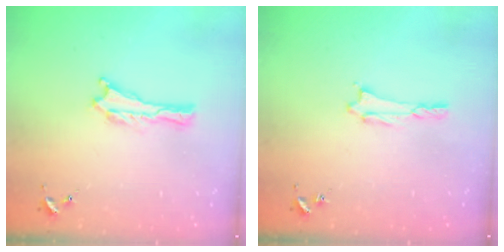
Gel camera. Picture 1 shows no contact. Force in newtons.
{"total": 0.8, "press": 0.8, "slide": 0.1}